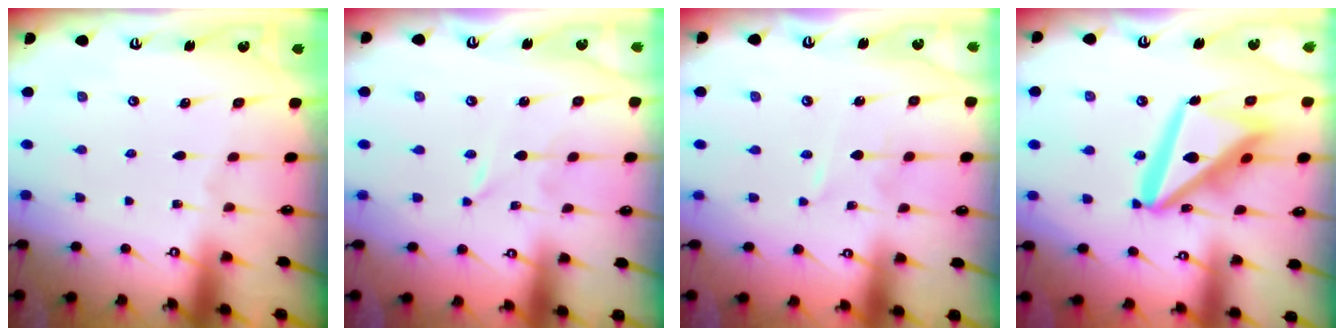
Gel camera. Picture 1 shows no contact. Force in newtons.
{"total": 0.0}
{"total": 1.5, "press": 1.5, "slide": 0.2}
{"total": 19.9, "press": 19.7, "slide": 2.3}